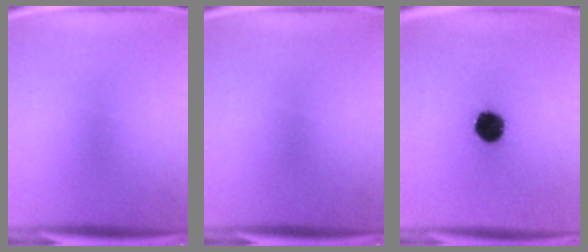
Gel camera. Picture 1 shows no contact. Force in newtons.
{"total": 0.0}
{"total": 12.9}